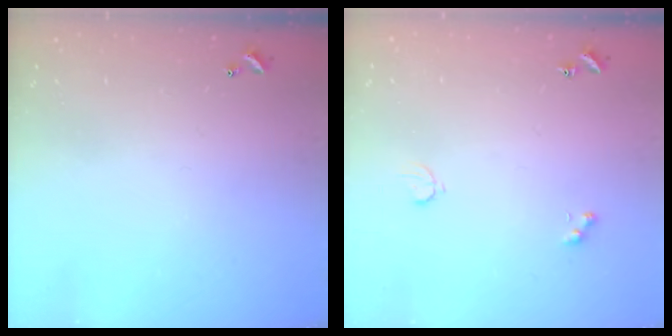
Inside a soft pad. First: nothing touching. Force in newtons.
{"total": 2.3, "press": 2.1, "slide": 0.8}